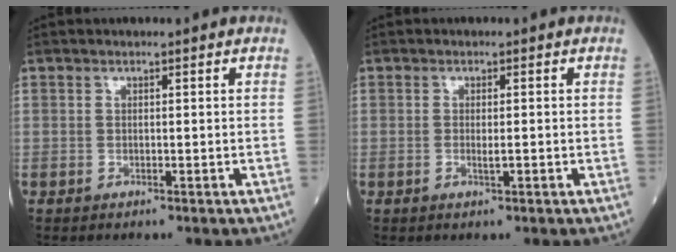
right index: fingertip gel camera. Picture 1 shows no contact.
{"total": 1.3, "force": [-0.4, 0.3, 1.3], "torque": [-0.029, -0.003, -0.005]}